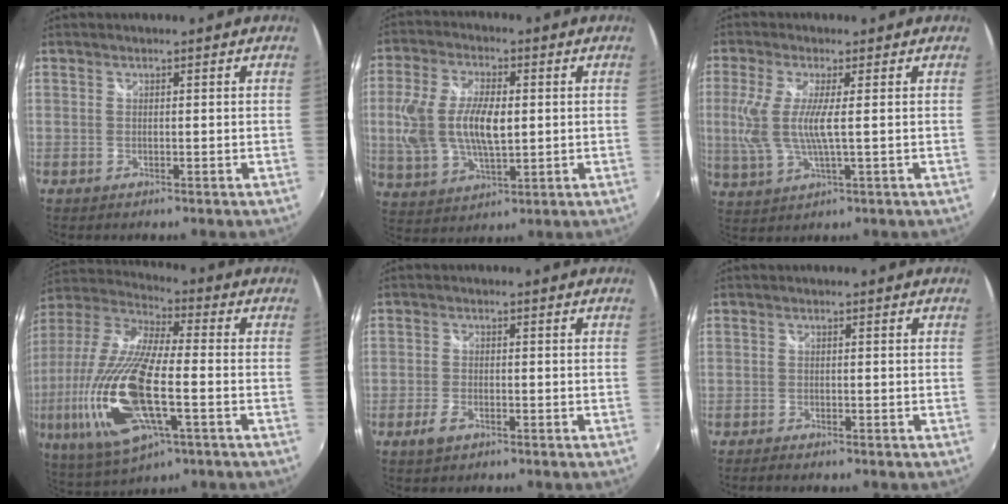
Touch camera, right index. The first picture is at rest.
{"total": 13.4, "force": [0.3, 6.5, 11.8], "torque": [-0.244, 0.000, 0.010]}
{"total": 8.3, "force": [0.3, 1.3, 8.2], "torque": [-0.177, -0.008, 0.011]}
{"total": 23.5, "force": [-5.9, 7.5, 21.5], "torque": [-0.448, -0.039, -0.110]}
{"total": 3.0, "force": [-1.9, 1.4, 1.9], "torque": [-0.046, -0.002, -0.036]}
{"total": 1.8, "force": [-1.6, 0.4, 0.8], "torque": [-0.020, -0.009, -0.028]}